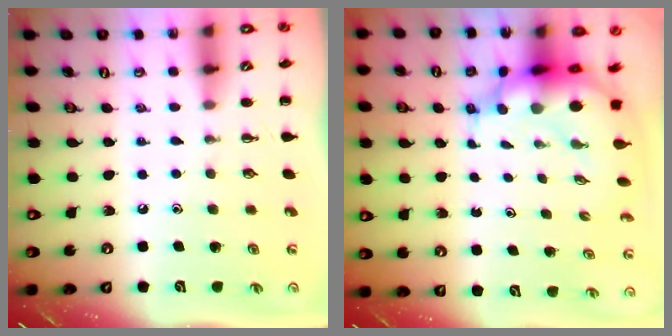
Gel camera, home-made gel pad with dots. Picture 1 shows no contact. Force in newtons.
{"total": 8.3, "press": 7.9, "slide": 2.4}